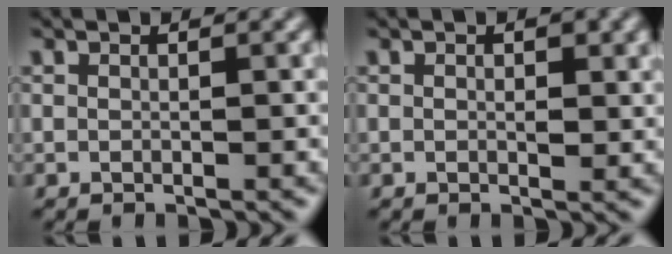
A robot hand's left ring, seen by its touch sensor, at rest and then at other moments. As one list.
[{"total": 1.4, "force": [0.2, 0.7, 1.2], "torque": [-0.015, 0.004, 0.010]}]